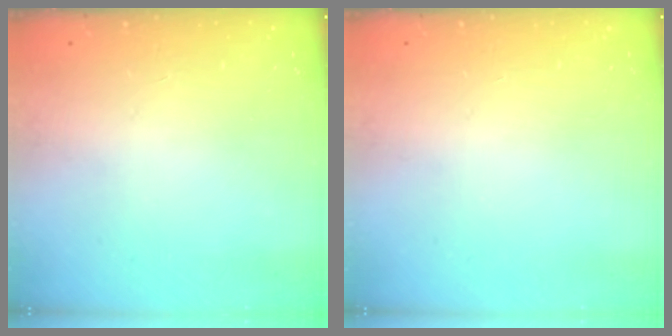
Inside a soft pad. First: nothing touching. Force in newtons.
{"total": 0.0}